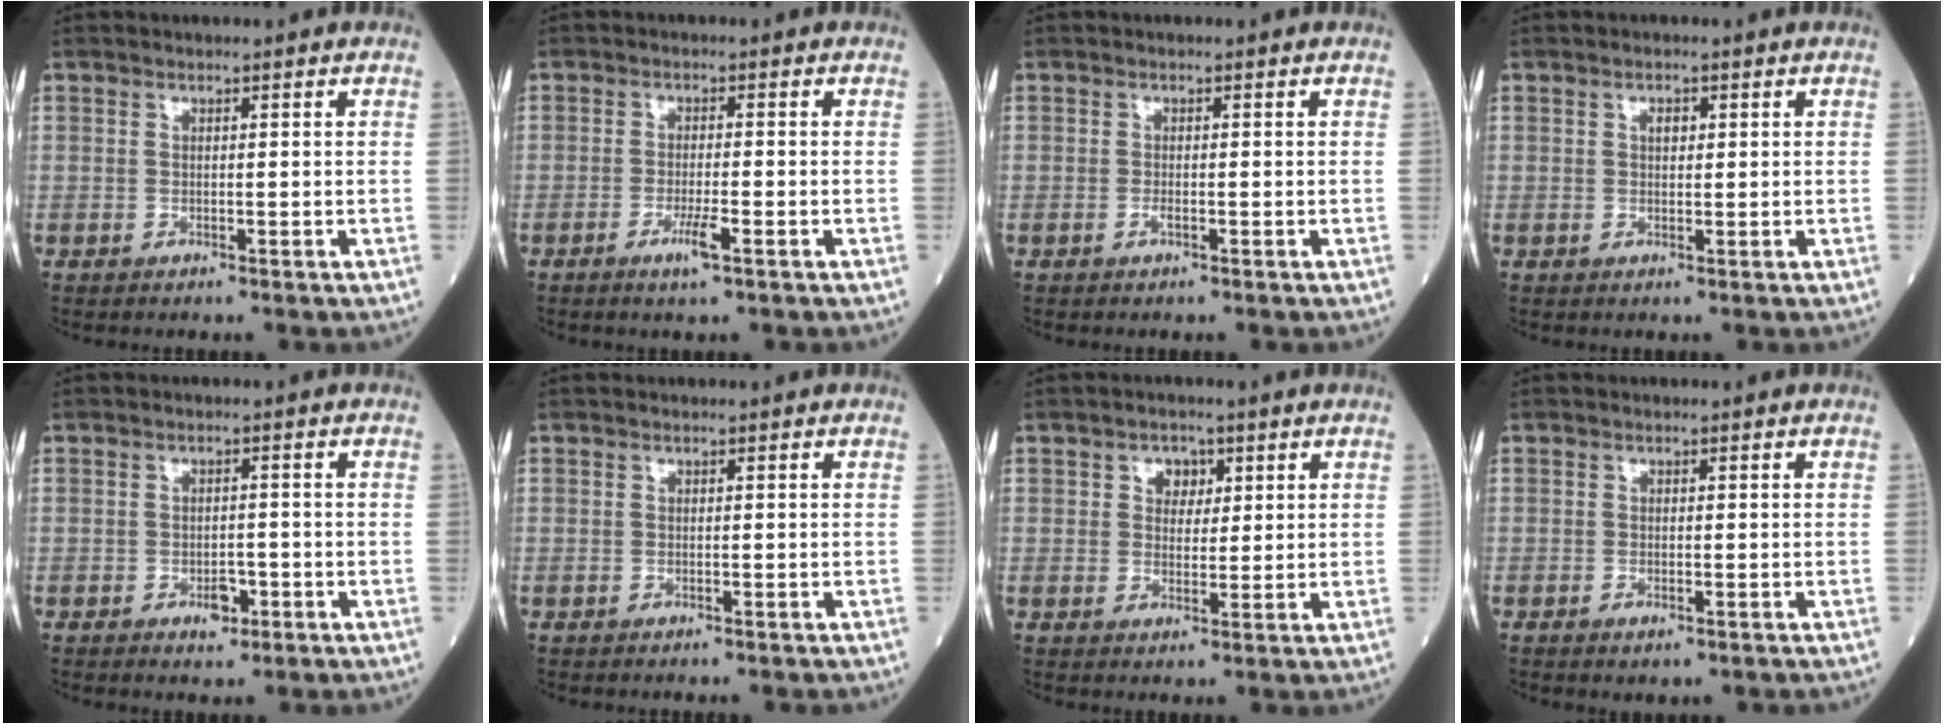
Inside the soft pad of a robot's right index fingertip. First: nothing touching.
{"total": 3.0, "force": [-1.5, 0.1, 2.6], "torque": [-0.052, -0.005, -0.025]}
{"total": 0.6, "force": [-0.3, 0.1, 0.5], "torque": [-0.013, 0.000, -0.005]}
{"total": 1.4, "force": [0.5, 0.8, 1.1], "torque": [-0.017, 0.000, 0.008]}
{"total": 2.5, "force": [-1.2, 1.5, 1.6], "torque": [-0.020, 0.005, -0.010]}
{"total": 0.0}
{"total": 3.2, "force": [1.4, 2.4, 1.7], "torque": [-0.021, 0.006, 0.021]}
{"total": 1.4, "force": [-0.7, 0.6, 1.1], "torque": [-0.018, -0.002, -0.005]}